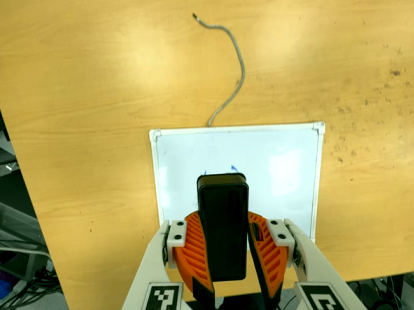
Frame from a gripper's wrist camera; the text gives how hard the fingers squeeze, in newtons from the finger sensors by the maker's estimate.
{"total": 11.1, "left": 10.2, "right": 12.0}